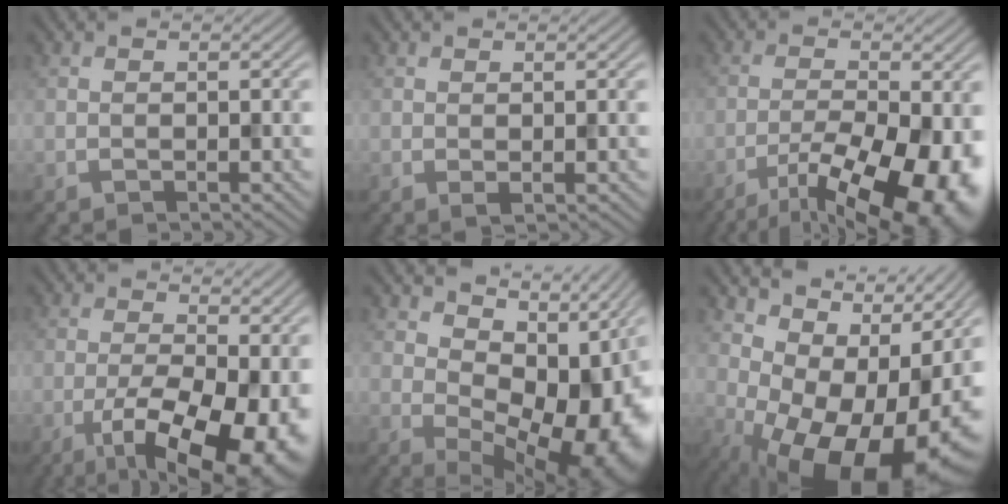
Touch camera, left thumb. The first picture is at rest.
{"total": 0.6, "force": [0.2, 0.2, 0.5], "torque": [-0.010, -0.004, 0.006]}
{"total": 12.9, "force": [-7.1, 3.8, 10.2], "torque": [-0.173, -0.017, -0.106]}
{"total": 13.2, "force": [-4.8, 5.0, 11.2], "torque": [-0.169, -0.014, -0.074]}
{"total": 13.4, "force": [2.8, 8.2, 10.3], "torque": [-0.144, -0.010, 0.058]}
{"total": 15.7, "force": [-1.3, 8.7, 13.0], "torque": [-0.149, -0.027, 0.010]}